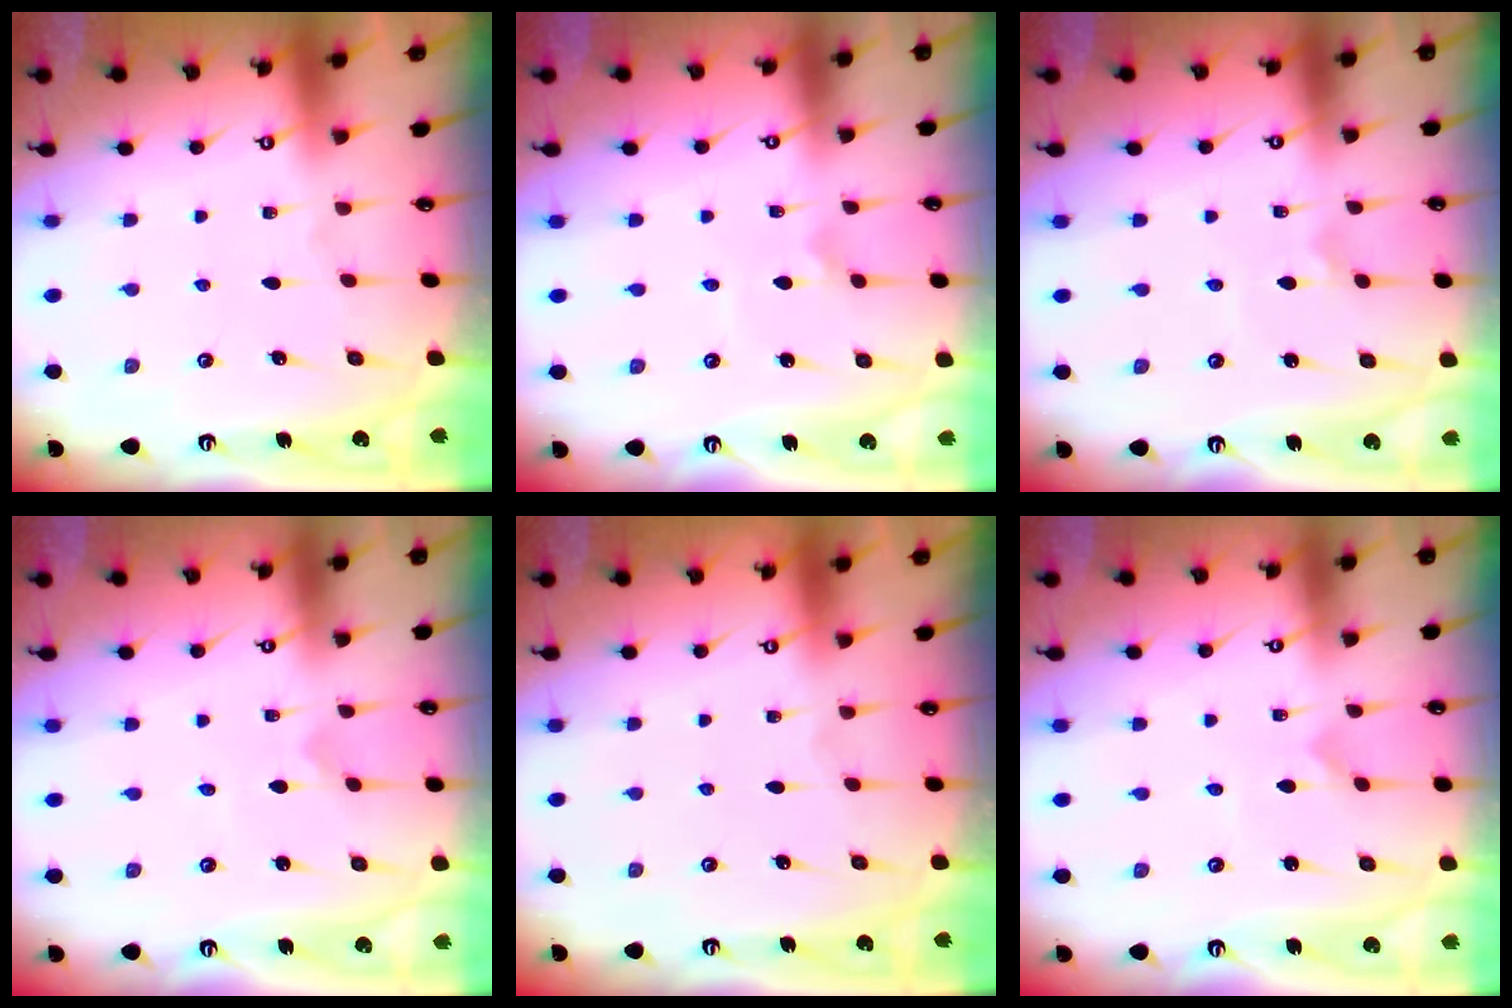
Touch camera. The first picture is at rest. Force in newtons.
{"total": 2.4, "press": 2.4, "slide": 0.5}
{"total": 1.1, "press": 1.0, "slide": 0.4}
{"total": 0.0}
{"total": 0.0}
{"total": 0.0}